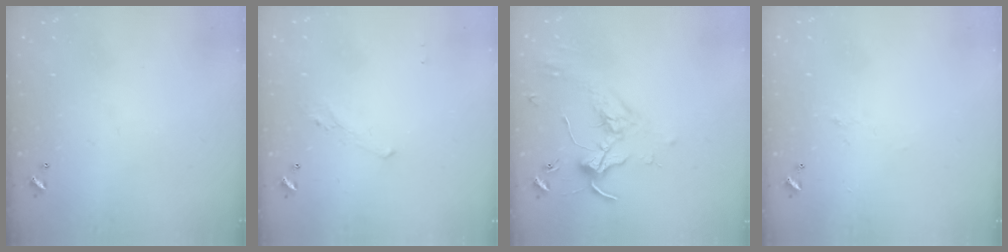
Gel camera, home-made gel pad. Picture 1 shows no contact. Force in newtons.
{"total": 0.8, "press": 0.4, "slide": 0.7}
{"total": 1.7, "press": 1.7, "slide": 0.4}
{"total": 0.9, "press": 0.6, "slide": 0.6}